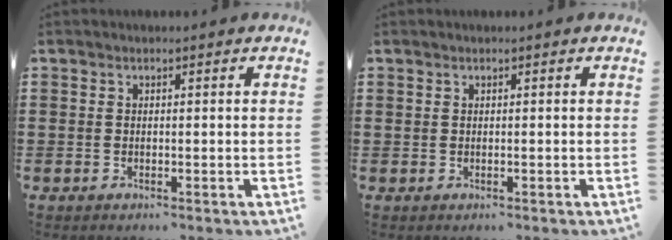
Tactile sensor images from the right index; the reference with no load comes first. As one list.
[{"total": 0.0}]